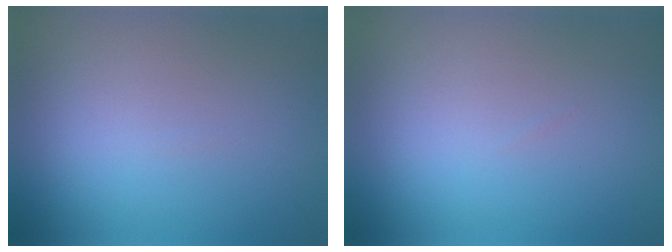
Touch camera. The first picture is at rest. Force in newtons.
{"total": 0.0}